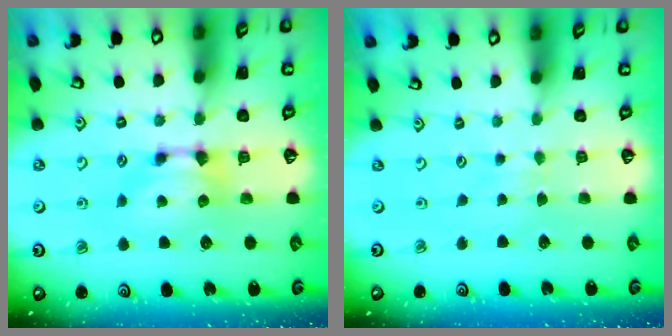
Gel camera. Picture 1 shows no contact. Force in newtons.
{"total": 2.9, "press": 2.9, "slide": 0.4}